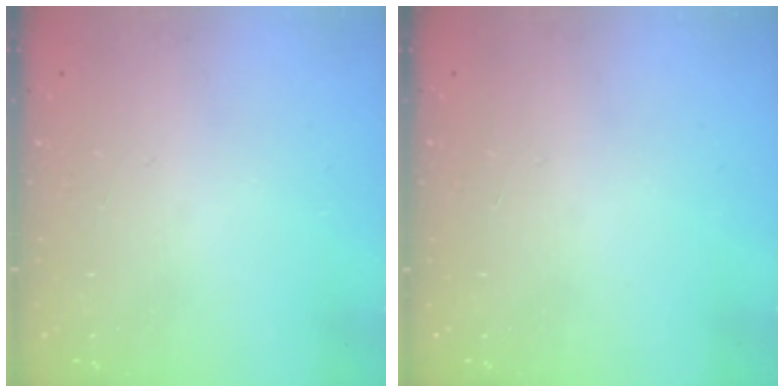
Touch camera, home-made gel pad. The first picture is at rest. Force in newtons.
{"total": 0.0}